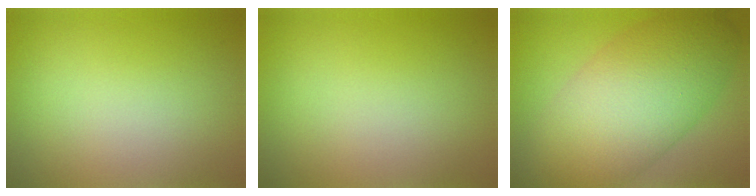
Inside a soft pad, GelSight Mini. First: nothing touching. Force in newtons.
{"total": 0.0}
{"total": 11.9, "press": 11.9, "slide": 0.3}